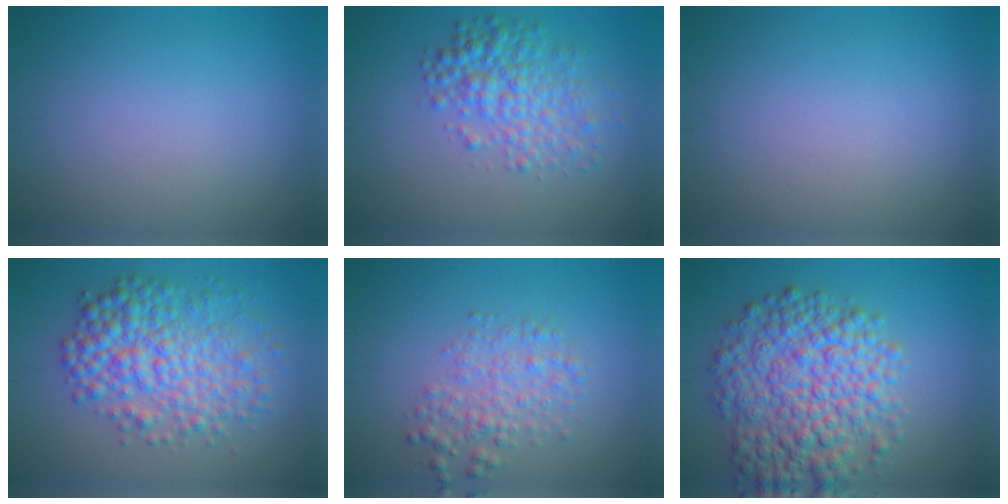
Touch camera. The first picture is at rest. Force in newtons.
{"total": 4.5, "press": 4.5, "slide": 0.1}
{"total": 0.0}
{"total": 7.1, "press": 7.1, "slide": 0.1}
{"total": 2.9, "press": 2.9, "slide": 0.1}
{"total": 8.9, "press": 8.9, "slide": 0.2}